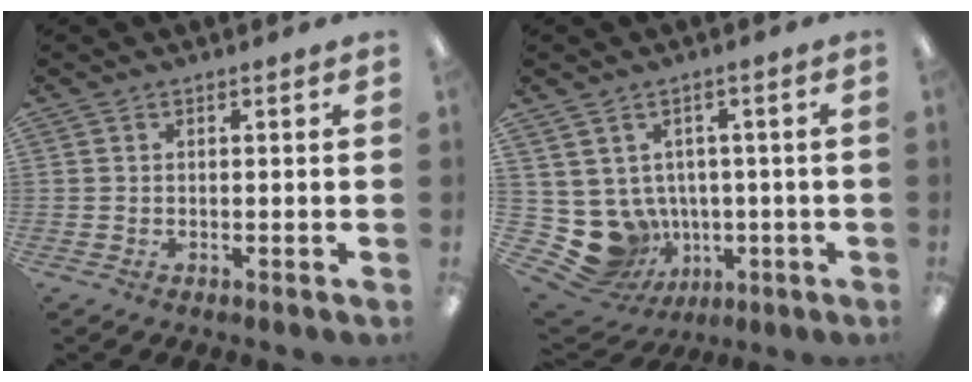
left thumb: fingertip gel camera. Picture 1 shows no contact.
{"total": 9.6, "force": [-1.1, 9.1, 2.6], "torque": [-0.088, -0.012, -0.004]}